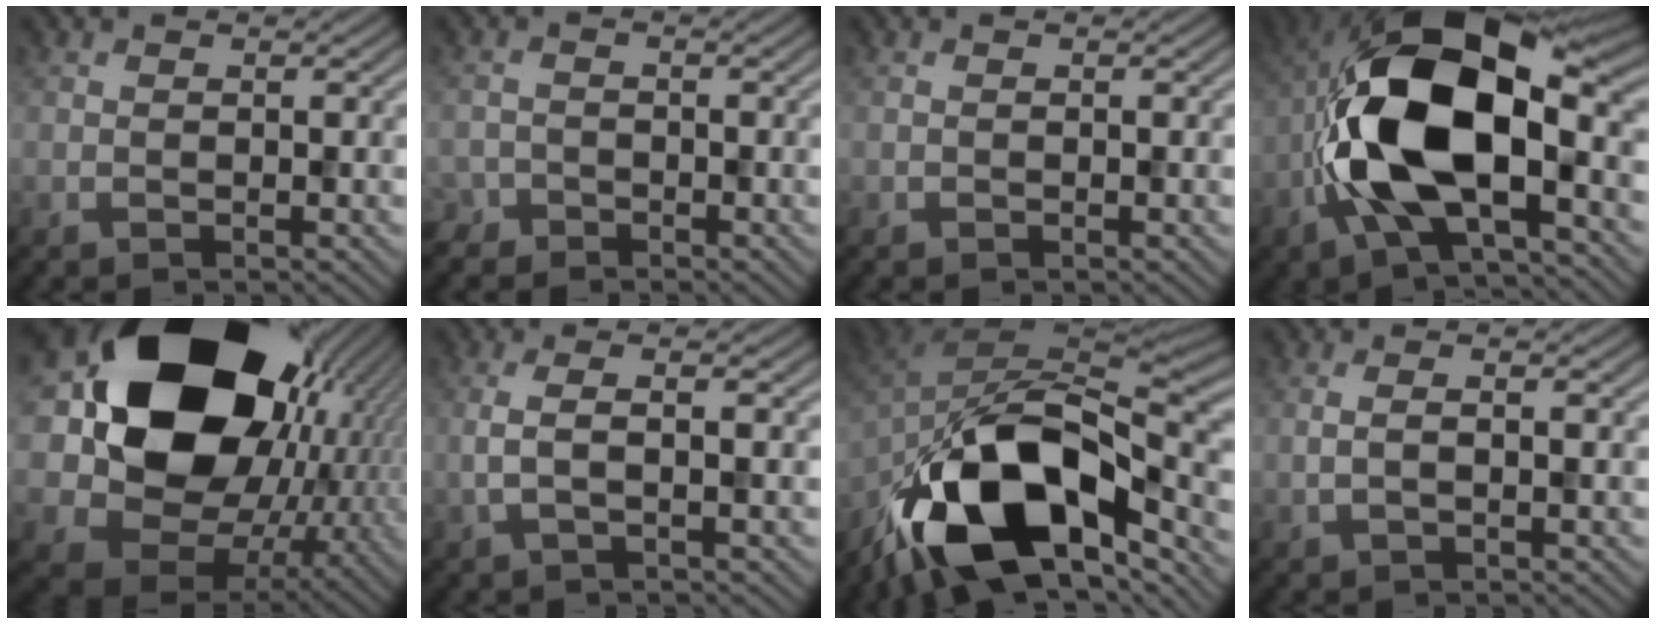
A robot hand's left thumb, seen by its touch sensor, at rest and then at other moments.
{"total": 2.1, "force": [-1.7, 1.2, 0.0], "torque": [0.003, -0.002, -0.044]}
{"total": 0.0}
{"total": 15.9, "force": [-2.1, 8.0, 13.6], "torque": [-0.260, -0.005, -0.043]}
{"total": 23.2, "force": [5.5, 17.6, 14.1], "torque": [-0.299, -0.025, 0.124]}
{"total": 3.2, "force": [-0.1, 0.8, 3.1], "torque": [-0.057, 0.003, -0.012]}
{"total": 18.0, "force": [-8.7, 9.6, 12.6], "torque": [-0.235, -0.010, -0.163]}
{"total": 1.8, "force": [-0.1, 0.4, 1.8], "torque": [-0.034, 0.005, -0.009]}